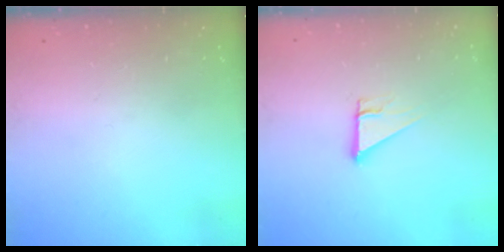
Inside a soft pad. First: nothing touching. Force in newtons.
{"total": 4.2, "press": 4.2, "slide": 0.3}